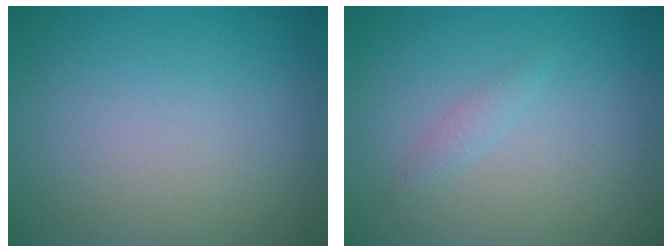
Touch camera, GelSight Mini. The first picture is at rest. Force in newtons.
{"total": 0.9, "press": 0.9, "slide": 0.0}